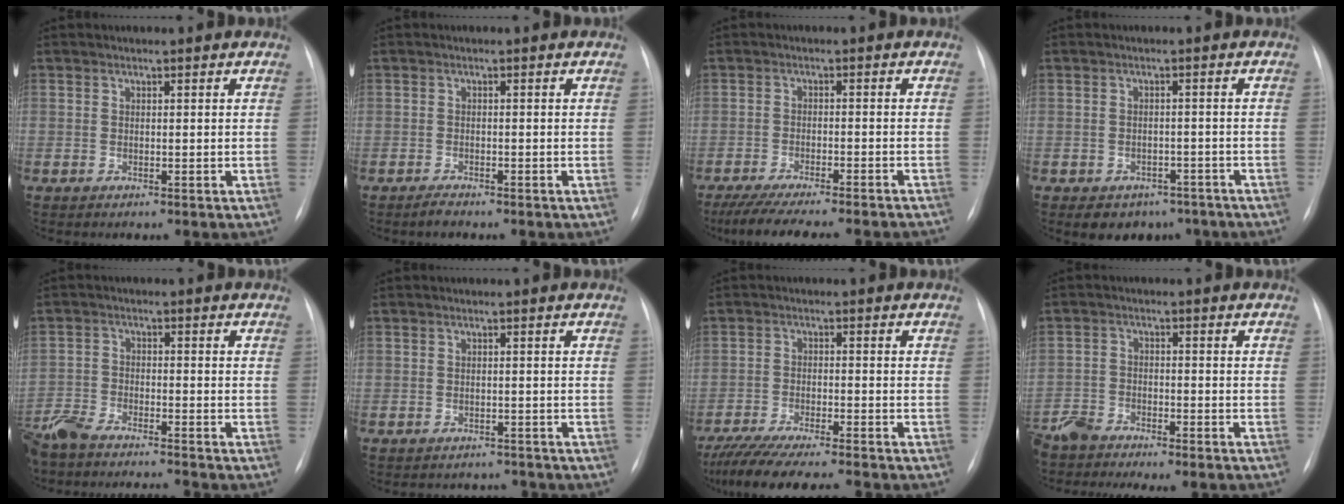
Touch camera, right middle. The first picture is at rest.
{"total": 1.4, "force": [-1.3, 0.3, 0.6], "torque": [-0.018, -0.004, -0.020]}
{"total": 16.8, "force": [-15.0, 1.4, 7.4], "torque": [-0.110, -0.027, -0.207]}
{"total": 6.1, "force": [-4.4, 4.0, 1.4], "torque": [-0.006, 0.016, -0.052]}
{"total": 11.3, "force": [-10.5, 0.6, 4.1], "torque": [-0.073, -0.005, -0.177]}
{"total": 4.3, "force": [-4.0, 1.6, -0.4], "torque": [0.009, 0.012, -0.047]}
{"total": 12.9, "force": [-11.4, 0.4, 6.2], "torque": [-0.094, -0.024, -0.178]}
{"total": 10.2, "force": [-9.6, 1.2, 3.1], "torque": [-0.042, 0.005, -0.148]}